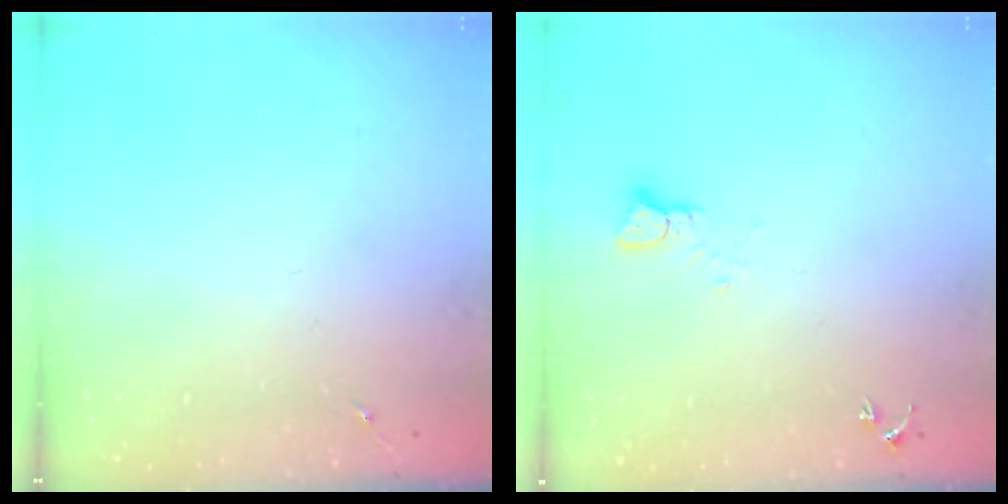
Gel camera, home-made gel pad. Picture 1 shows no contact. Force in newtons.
{"total": 2.4, "press": 2.4, "slide": 0.2}